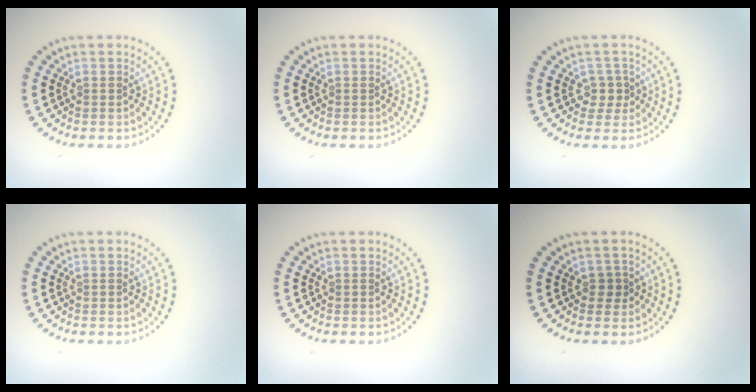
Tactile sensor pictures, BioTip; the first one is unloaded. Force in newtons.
{"total": 0.0}
{"total": 1.7, "press": 1.3, "slide": 1.1}
{"total": 0.0}
{"total": 0.0}
{"total": 1.1, "press": 0.9, "slide": 0.7}